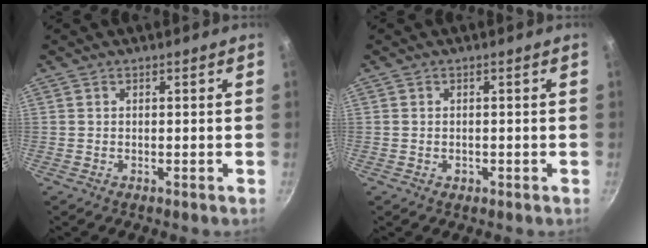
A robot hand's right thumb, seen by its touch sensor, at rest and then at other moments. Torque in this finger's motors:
{"motor_torque": [-0.30, 0.03, -0.22, 0.00, -0.02]}